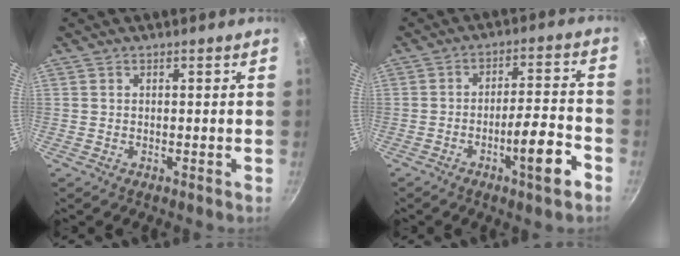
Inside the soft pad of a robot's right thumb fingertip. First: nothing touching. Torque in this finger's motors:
{"motor_torque": [2.05, -0.12, 1.53, -1.24, 0.59]}